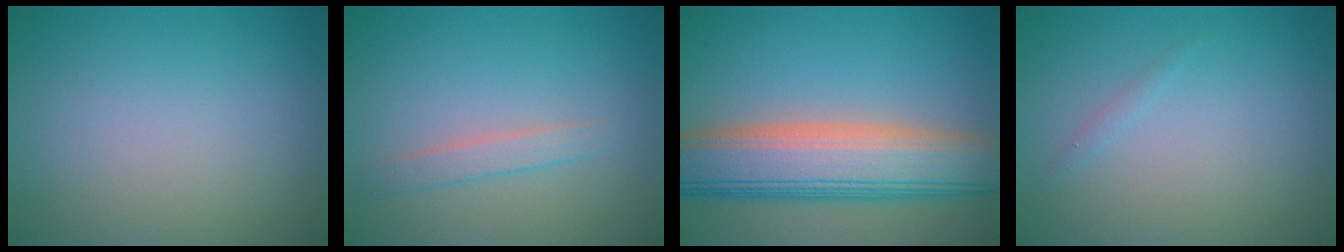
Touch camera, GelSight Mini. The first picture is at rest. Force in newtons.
{"total": 1.5, "press": 1.5, "slide": 0.0}
{"total": 9.8, "press": 9.8, "slide": 0.6}
{"total": 0.5, "press": 0.5, "slide": 0.0}